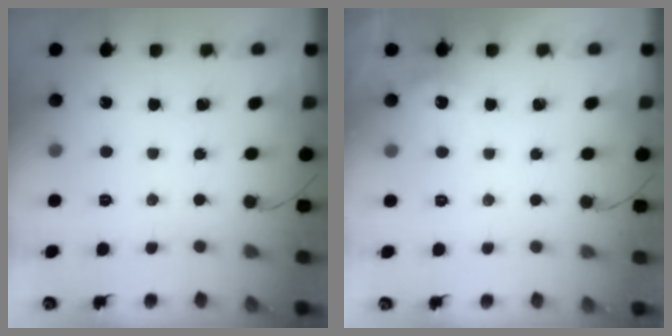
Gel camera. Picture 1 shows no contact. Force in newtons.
{"total": 4.5, "press": 4.3, "slide": 1.4}